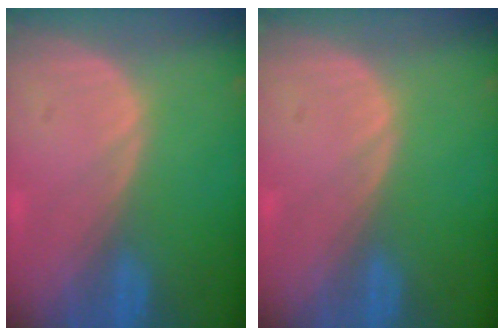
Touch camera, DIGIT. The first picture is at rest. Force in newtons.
{"total": 0.0}